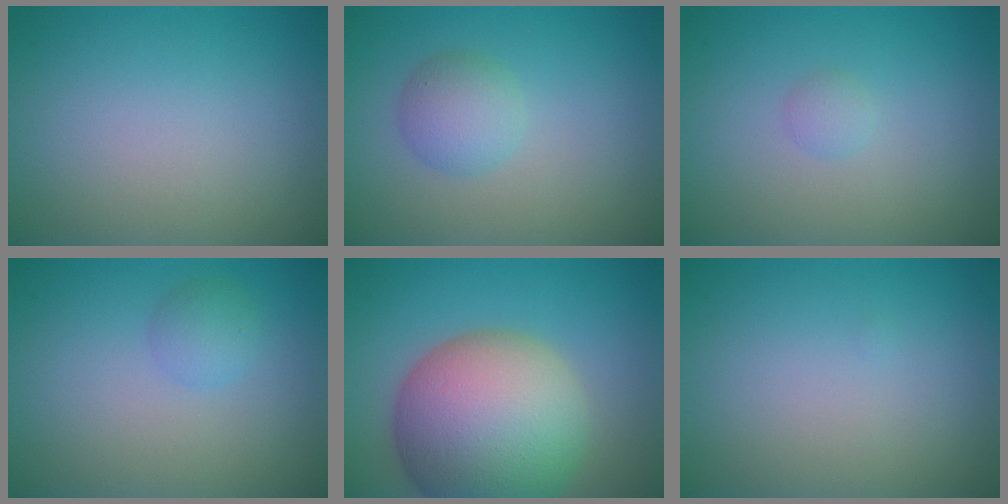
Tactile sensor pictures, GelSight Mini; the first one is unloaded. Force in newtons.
{"total": 2.6, "press": 2.6, "slide": 0.1}
{"total": 0.8, "press": 0.8, "slide": 0.1}
{"total": 1.6, "press": 1.5, "slide": 0.1}
{"total": 14.1, "press": 14.0, "slide": 0.9}
{"total": 0.0}